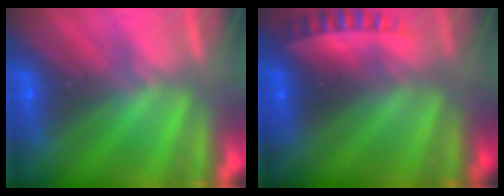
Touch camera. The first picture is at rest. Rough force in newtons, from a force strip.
{"total": 2.9}